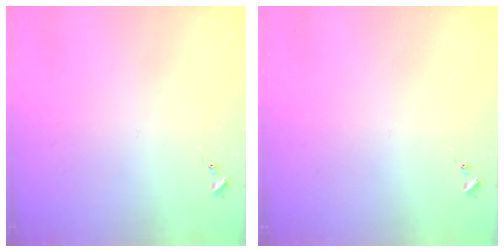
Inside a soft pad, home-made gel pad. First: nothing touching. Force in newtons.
{"total": 0.0}